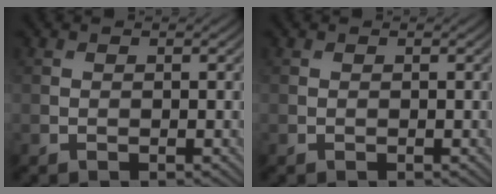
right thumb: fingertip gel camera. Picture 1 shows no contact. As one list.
[{"total": 0.0}]